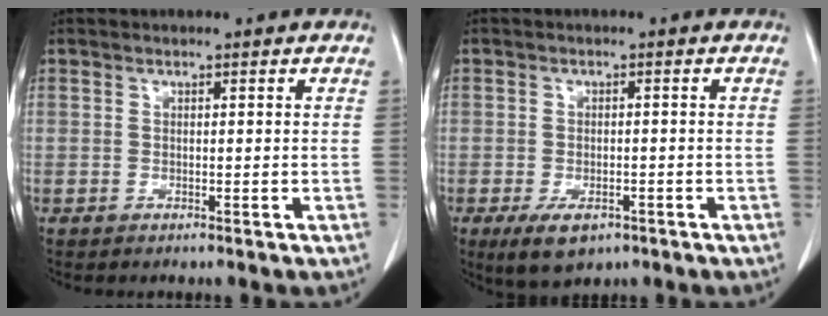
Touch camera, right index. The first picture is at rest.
{"total": 5.4, "force": [-3.2, 2.7, 3.4], "torque": [-0.065, -0.006, -0.047]}